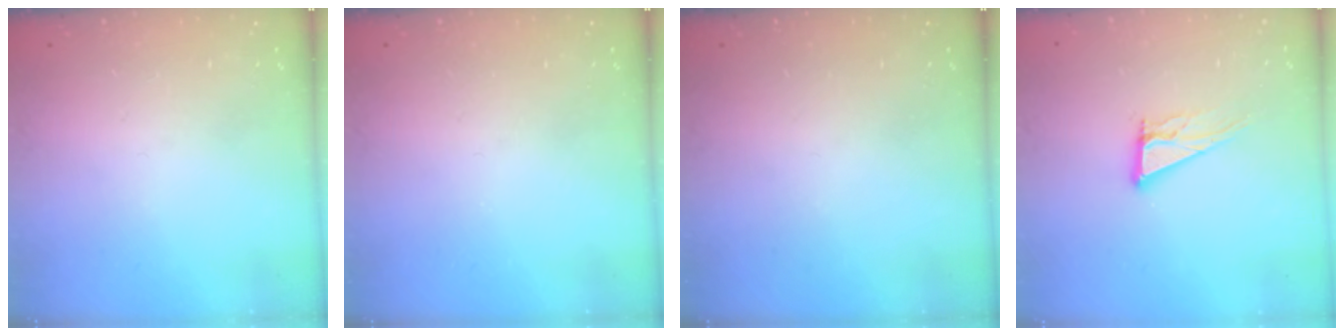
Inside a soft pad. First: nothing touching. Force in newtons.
{"total": 0.0}
{"total": 0.0}
{"total": 11.5, "press": 11.2, "slide": 2.6}